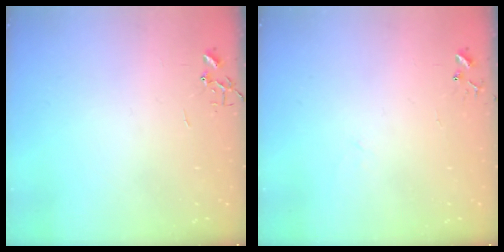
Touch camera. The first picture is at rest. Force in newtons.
{"total": 4.6, "press": 4.5, "slide": 0.6}